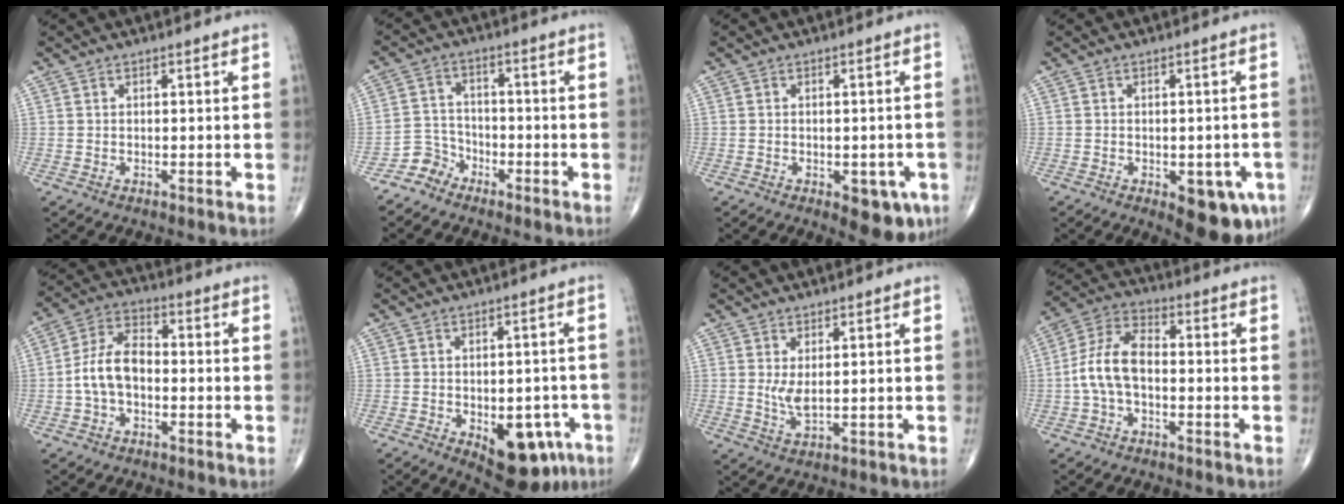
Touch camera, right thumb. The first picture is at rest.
{"total": 4.4, "force": [-3.5, 2.7, -0.2], "torque": [0.027, 0.032, -0.076]}
{"total": 6.9, "force": [-2.9, 3.4, 5.3], "torque": [-0.040, 0.004, -0.029]}
{"total": 10.0, "force": [-4.2, 4.6, 7.9], "torque": [-0.069, 0.006, -0.044]}
{"total": 8.6, "force": [-1.5, 5.1, 6.7], "torque": [-0.127, 0.031, -0.037]}
{"total": 12.5, "force": [-5.1, 6.8, 9.2], "torque": [-0.084, 0.016, -0.055]}
{"total": 3.1, "force": [0.7, 1.0, 2.8], "torque": [-0.056, -0.013, 0.020]}
{"total": 9.2, "force": [-1.4, 5.1, 7.6], "torque": [-0.152, 0.034, -0.035]}